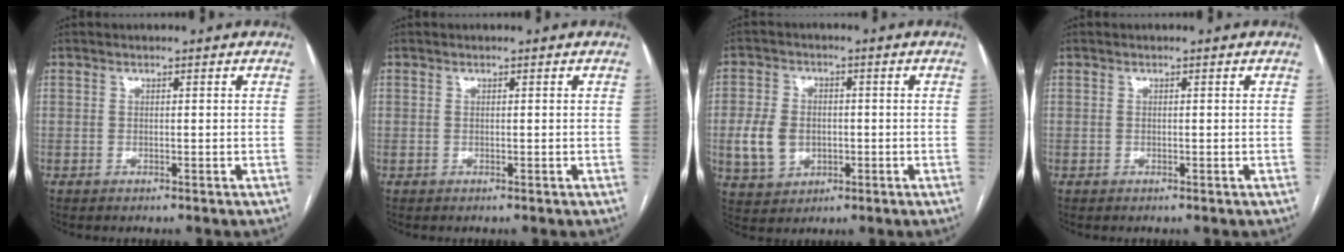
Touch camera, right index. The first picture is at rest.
{"total": 0.0}
{"total": 8.1, "force": [-1.0, 6.4, 4.9], "torque": [-0.106, 0.016, -0.009]}
{"total": 0.0}